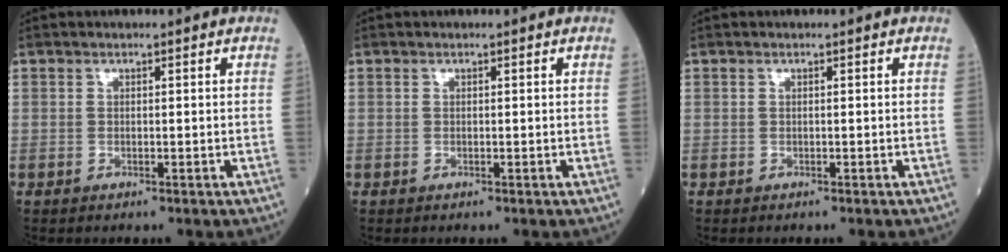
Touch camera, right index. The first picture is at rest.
{"total": 0.0}
{"total": 0.0}